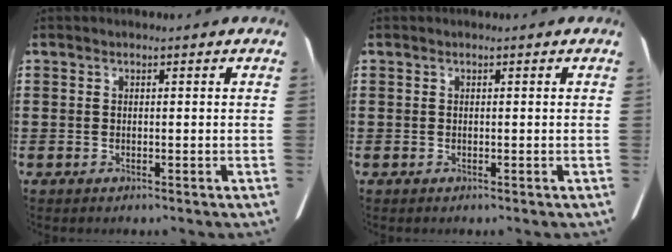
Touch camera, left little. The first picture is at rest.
{"total": 0.0}